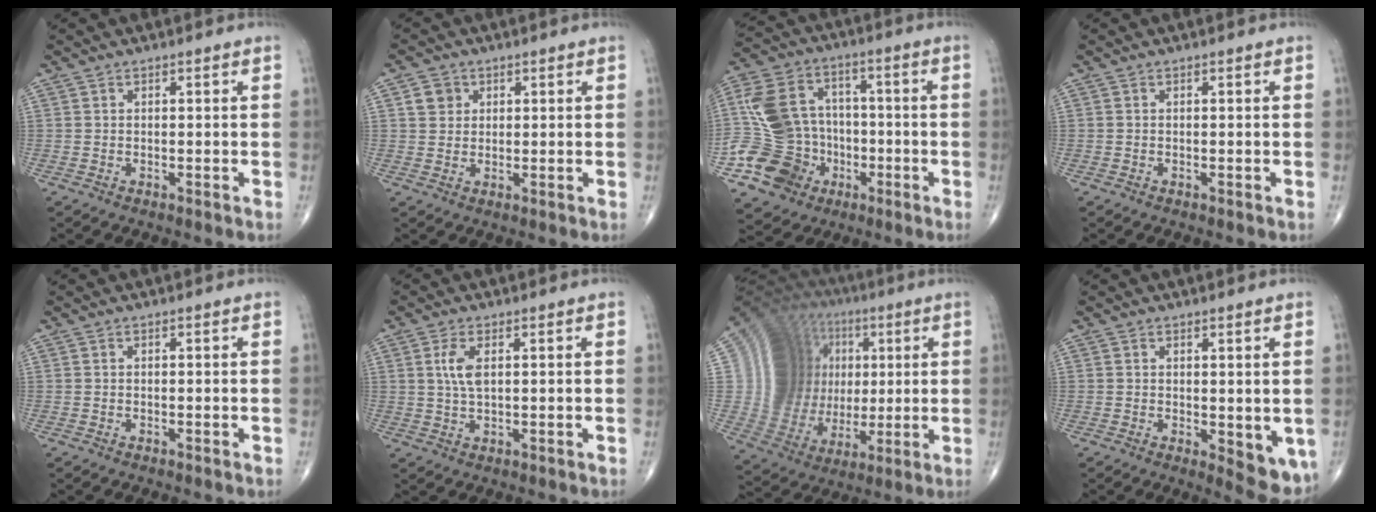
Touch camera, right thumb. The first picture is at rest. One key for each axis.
{"total": 3.6, "fx": 1.3, "fy": 3.1, "fz": 1.1, "tx": -0.004, "ty": -0.004, "tz": 0.020}
{"total": 19.1, "fx": -4.5, "fy": 16.1, "fz": 9.2, "tx": -0.163, "ty": 0.045, "tz": -0.073}
{"total": 0.0}
{"total": 0.0}
{"total": 4.1, "fx": 1.1, "fy": 1.7, "fz": 3.6, "tx": -0.076, "ty": -0.002, "tz": 0.023}
{"total": 21.5, "fx": 3.8, "fy": 18.2, "fz": 10.7, "tx": -0.133, "ty": 0.017, "tz": 0.087}
{"total": 6.5, "fx": -0.5, "fy": 2.8, "fz": 5.8, "tx": -0.059, "ty": -0.017, "tz": -0.001}